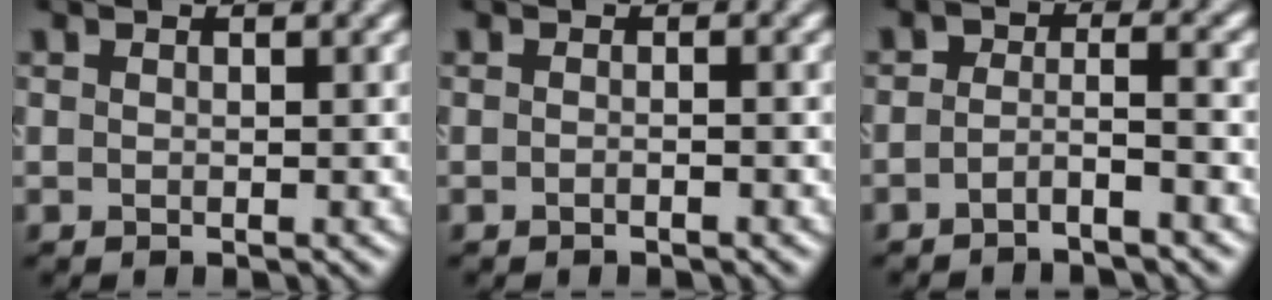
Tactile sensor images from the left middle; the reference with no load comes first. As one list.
[{"total": 0.7, "force": [-0.7, 0.0, 0.1], "torque": [0.001, -0.001, -0.017]}, {"total": 2.1, "force": [-1.8, 0.2, 1.0], "torque": [-0.016, 0.008, -0.040]}]